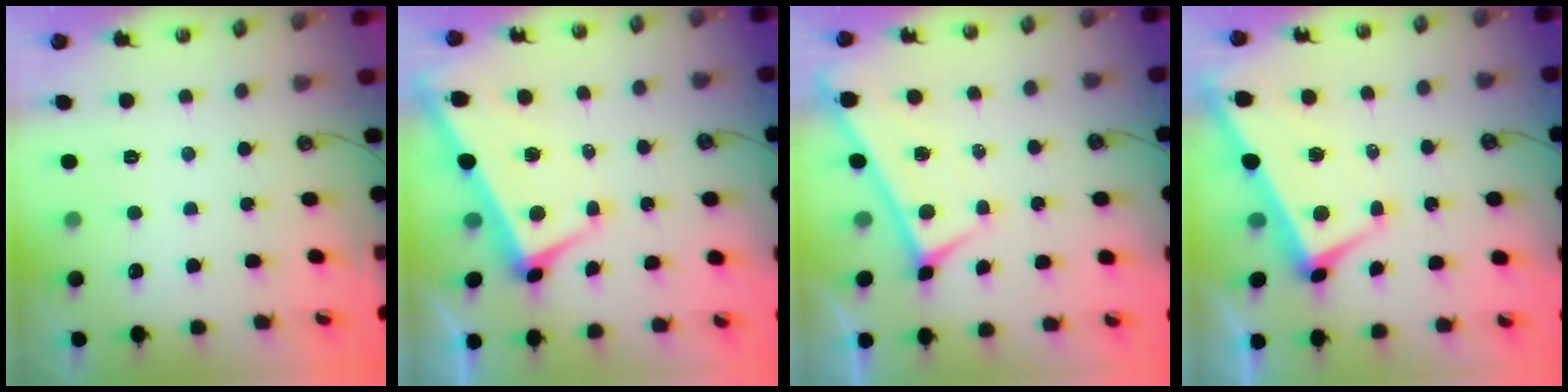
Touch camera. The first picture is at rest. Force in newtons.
{"total": 1.7, "press": 1.4, "slide": 0.9}
{"total": 0.0}
{"total": 1.7, "press": 1.4, "slide": 0.9}